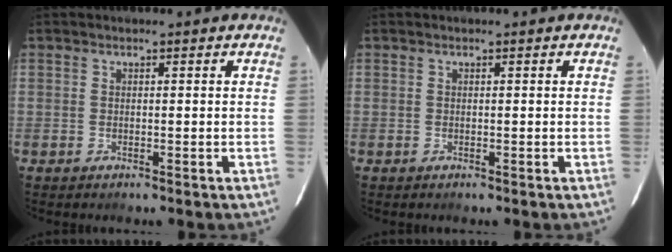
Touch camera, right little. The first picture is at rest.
{"total": 0.0}